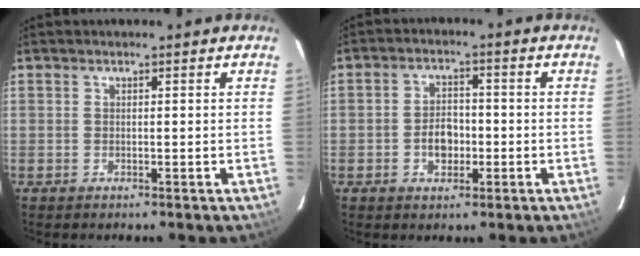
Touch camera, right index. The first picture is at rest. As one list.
[{"total": 5.1, "force": [-1.5, 3.5, 3.4], "torque": [-0.064, 0.012, -0.021]}]